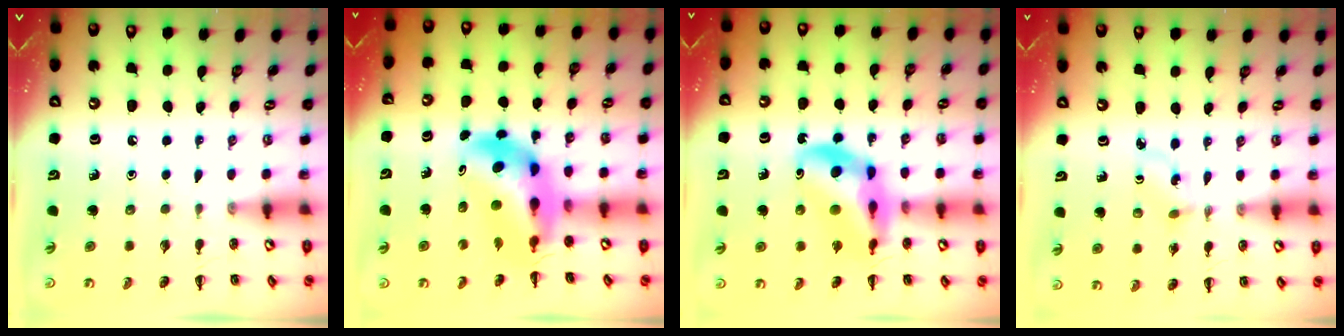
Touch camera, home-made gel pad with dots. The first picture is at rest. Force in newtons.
{"total": 9.3, "press": 8.8, "slide": 3.1}
{"total": 11.7, "press": 11.3, "slide": 3.0}
{"total": 3.1, "press": 2.8, "slide": 1.2}